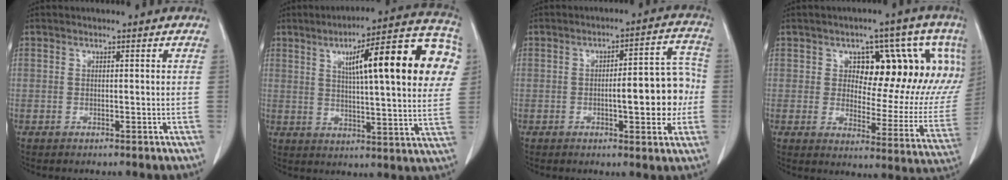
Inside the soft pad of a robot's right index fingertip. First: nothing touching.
{"total": 21.1, "force": [5.9, 3.2, 20.0], "torque": [-0.267, 0.035, 0.072]}
{"total": 10.4, "force": [-1.2, 2.8, 9.9], "torque": [-0.127, 0.026, -0.012]}
{"total": 19.7, "force": [6.6, 9.0, 16.2], "torque": [-0.199, 0.027, 0.094]}